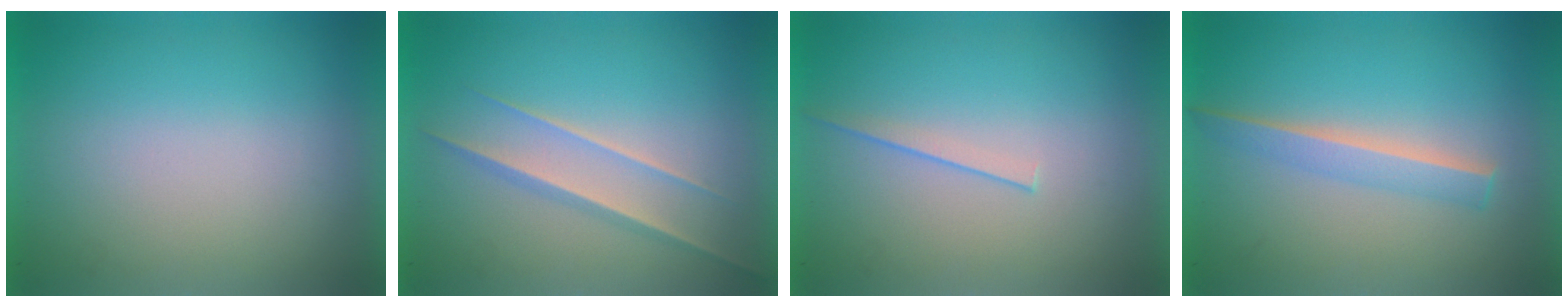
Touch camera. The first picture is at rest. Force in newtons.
{"total": 1.5}
{"total": 1.1}
{"total": 2.4}